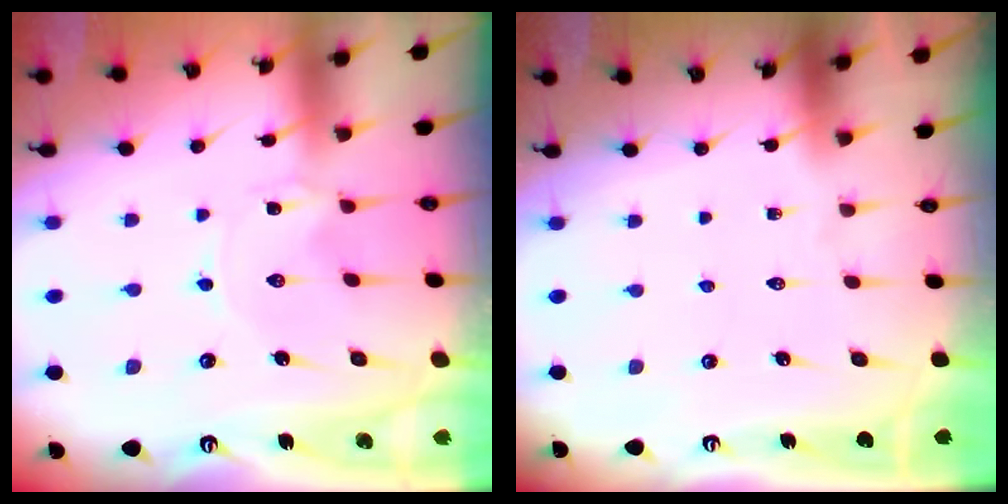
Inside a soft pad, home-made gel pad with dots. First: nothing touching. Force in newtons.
{"total": 0.0}